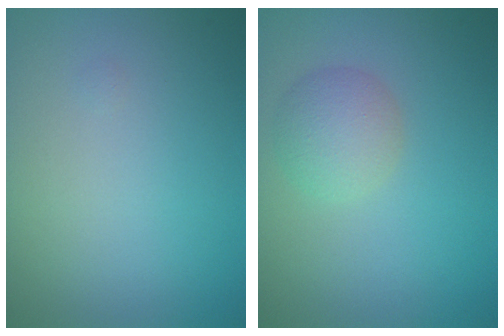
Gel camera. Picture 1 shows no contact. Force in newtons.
{"total": 2.7, "press": 2.7, "slide": 0.2}